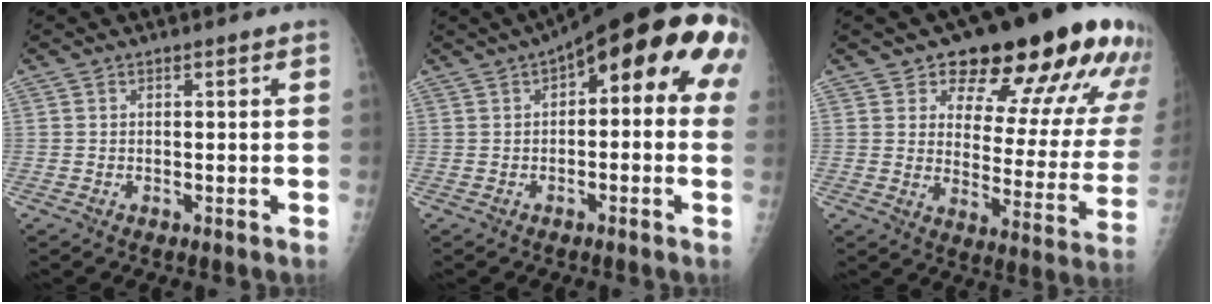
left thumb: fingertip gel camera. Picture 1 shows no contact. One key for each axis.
{"total": 17.0, "fx": 4.7, "fy": 6.5, "fz": 14.9, "tx": -0.174, "ty": 0.035, "tz": 0.046}
{"total": 22.4, "fx": 14.7, "fy": 9.0, "fz": 14.3, "tx": -0.137, "ty": -0.072, "tz": 0.188}